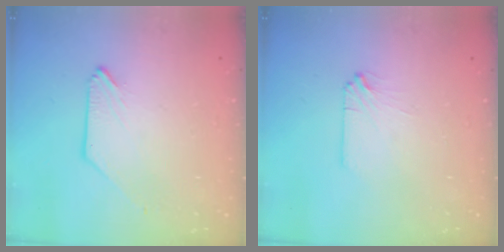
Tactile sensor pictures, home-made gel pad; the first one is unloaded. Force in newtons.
{"total": 1.7, "press": 1.7, "slide": 0.4}